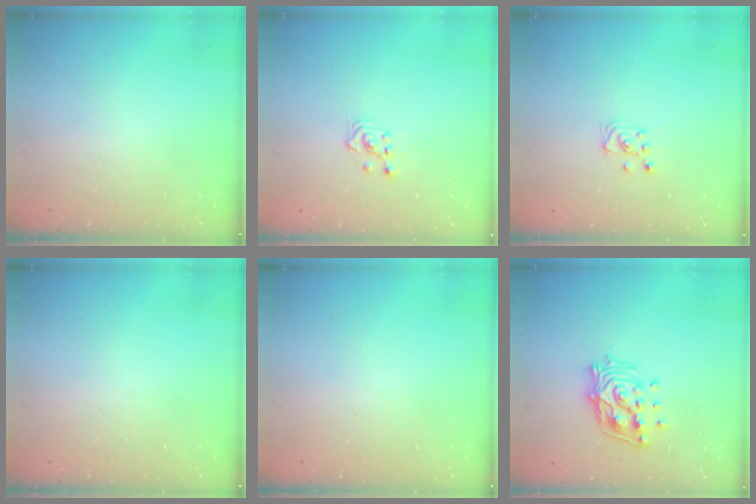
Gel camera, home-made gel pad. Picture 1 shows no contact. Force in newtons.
{"total": 2.5, "press": 2.5, "slide": 0.3}
{"total": 3.4, "press": 3.4, "slide": 0.4}
{"total": 0.0}
{"total": 0.0}
{"total": 13.8, "press": 13.7, "slide": 1.6}